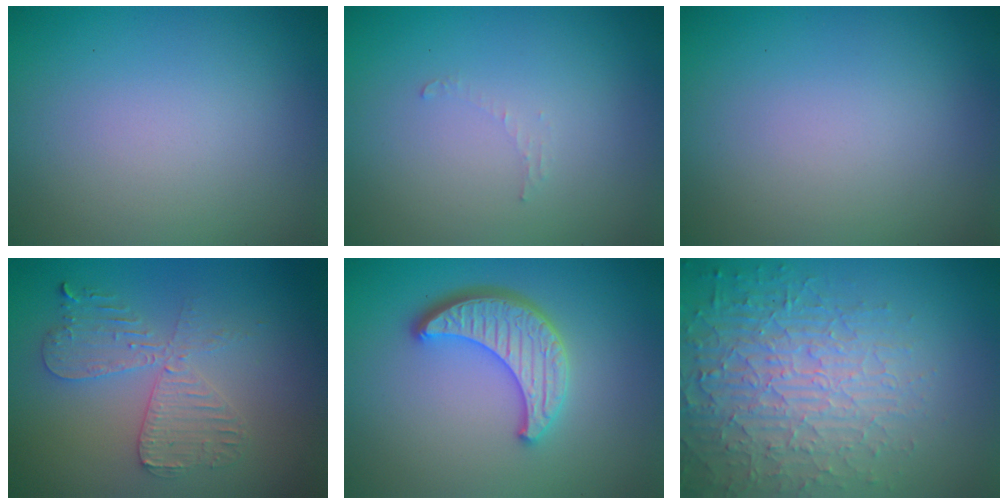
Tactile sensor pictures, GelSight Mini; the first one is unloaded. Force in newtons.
{"total": 0.7, "press": 0.7, "slide": 0.1}
{"total": 0.0}
{"total": 4.2, "press": 3.6, "slide": 2.2}
{"total": 4.5, "press": 3.7, "slide": 2.6}
{"total": 6.2, "press": 5.1, "slide": 3.6}